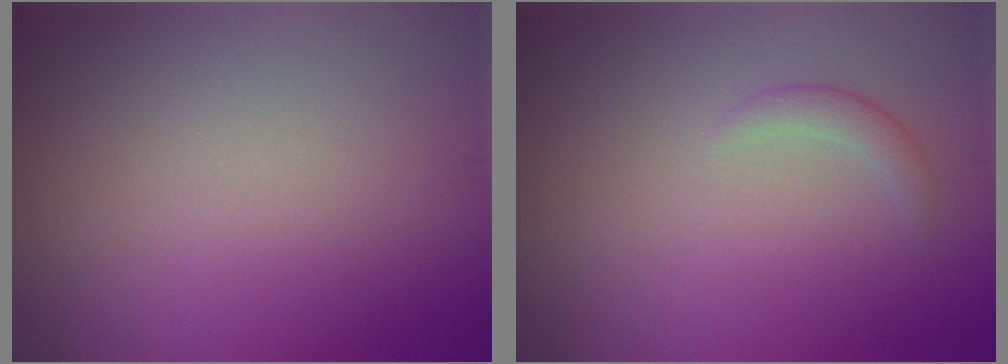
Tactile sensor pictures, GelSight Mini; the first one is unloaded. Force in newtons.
{"total": 1.3, "press": 1.3, "slide": 0.1}